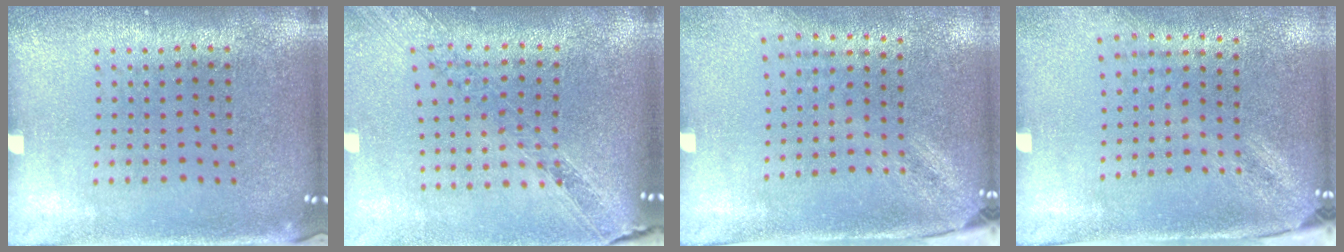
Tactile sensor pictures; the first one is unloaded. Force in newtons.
{"total": 1.1, "press": 1.1, "slide": 0.2}
{"total": 1.9, "press": 1.5, "slide": 1.2}
{"total": 1.9, "press": 1.5, "slide": 1.2}